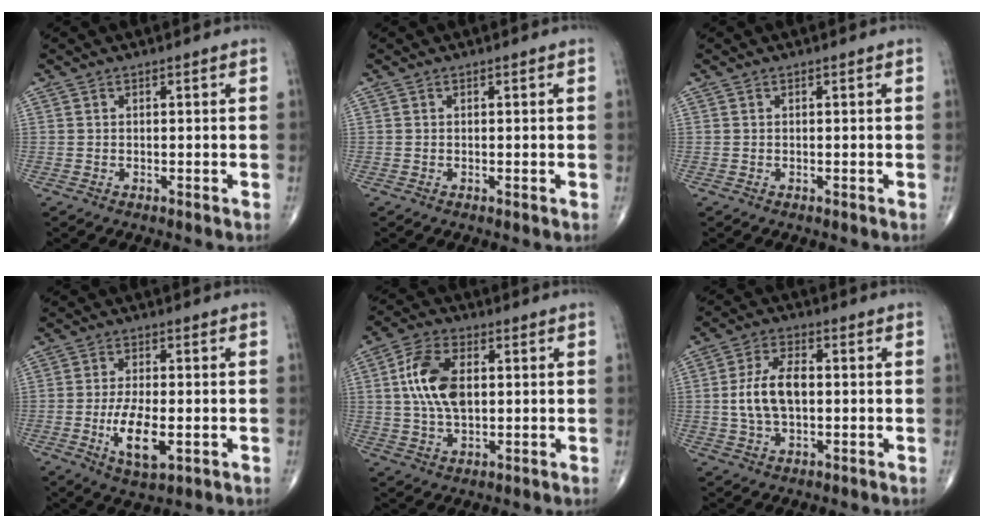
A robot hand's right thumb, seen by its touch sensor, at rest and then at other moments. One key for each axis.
{"total": 0.0}
{"total": 0.0}
{"total": 8.7, "fx": -2.1, "fy": 3.6, "fz": 7.6, "tx": -0.138, "ty": -0.007, "tz": -0.031}
{"total": 11.4, "fx": 1.6, "fy": 6.5, "fz": 9.2, "tx": -0.177, "ty": 0.007, "tz": 0.030}
{"total": 10.2, "fx": 0.0, "fy": 5.4, "fz": 8.7, "tx": -0.169, "ty": 0.012, "tz": 0.000}